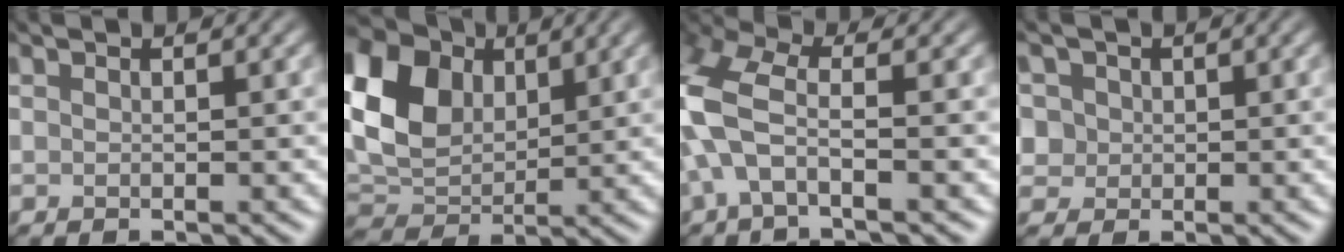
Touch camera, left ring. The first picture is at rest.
{"total": 9.1, "force": [1.9, 7.1, 5.4], "torque": [-0.152, 0.008, 0.039]}
{"total": 5.6, "force": [-1.7, 2.6, 4.6], "torque": [-0.134, 0.006, -0.040]}
{"total": 2.1, "force": [0.0, 2.1, 0.3], "torque": [-0.035, -0.012, 0.017]}